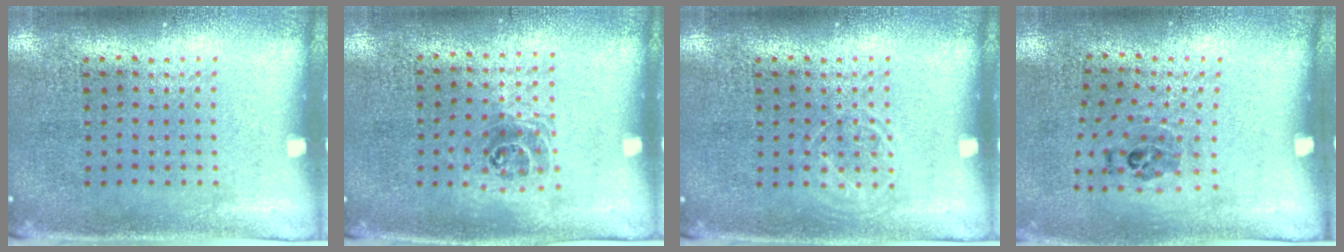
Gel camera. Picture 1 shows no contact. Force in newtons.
{"total": 1.0, "press": 1.0, "slide": 0.4}
{"total": 1.1, "press": 1.1, "slide": 0.2}
{"total": 1.1, "press": 0.7, "slide": 0.8}